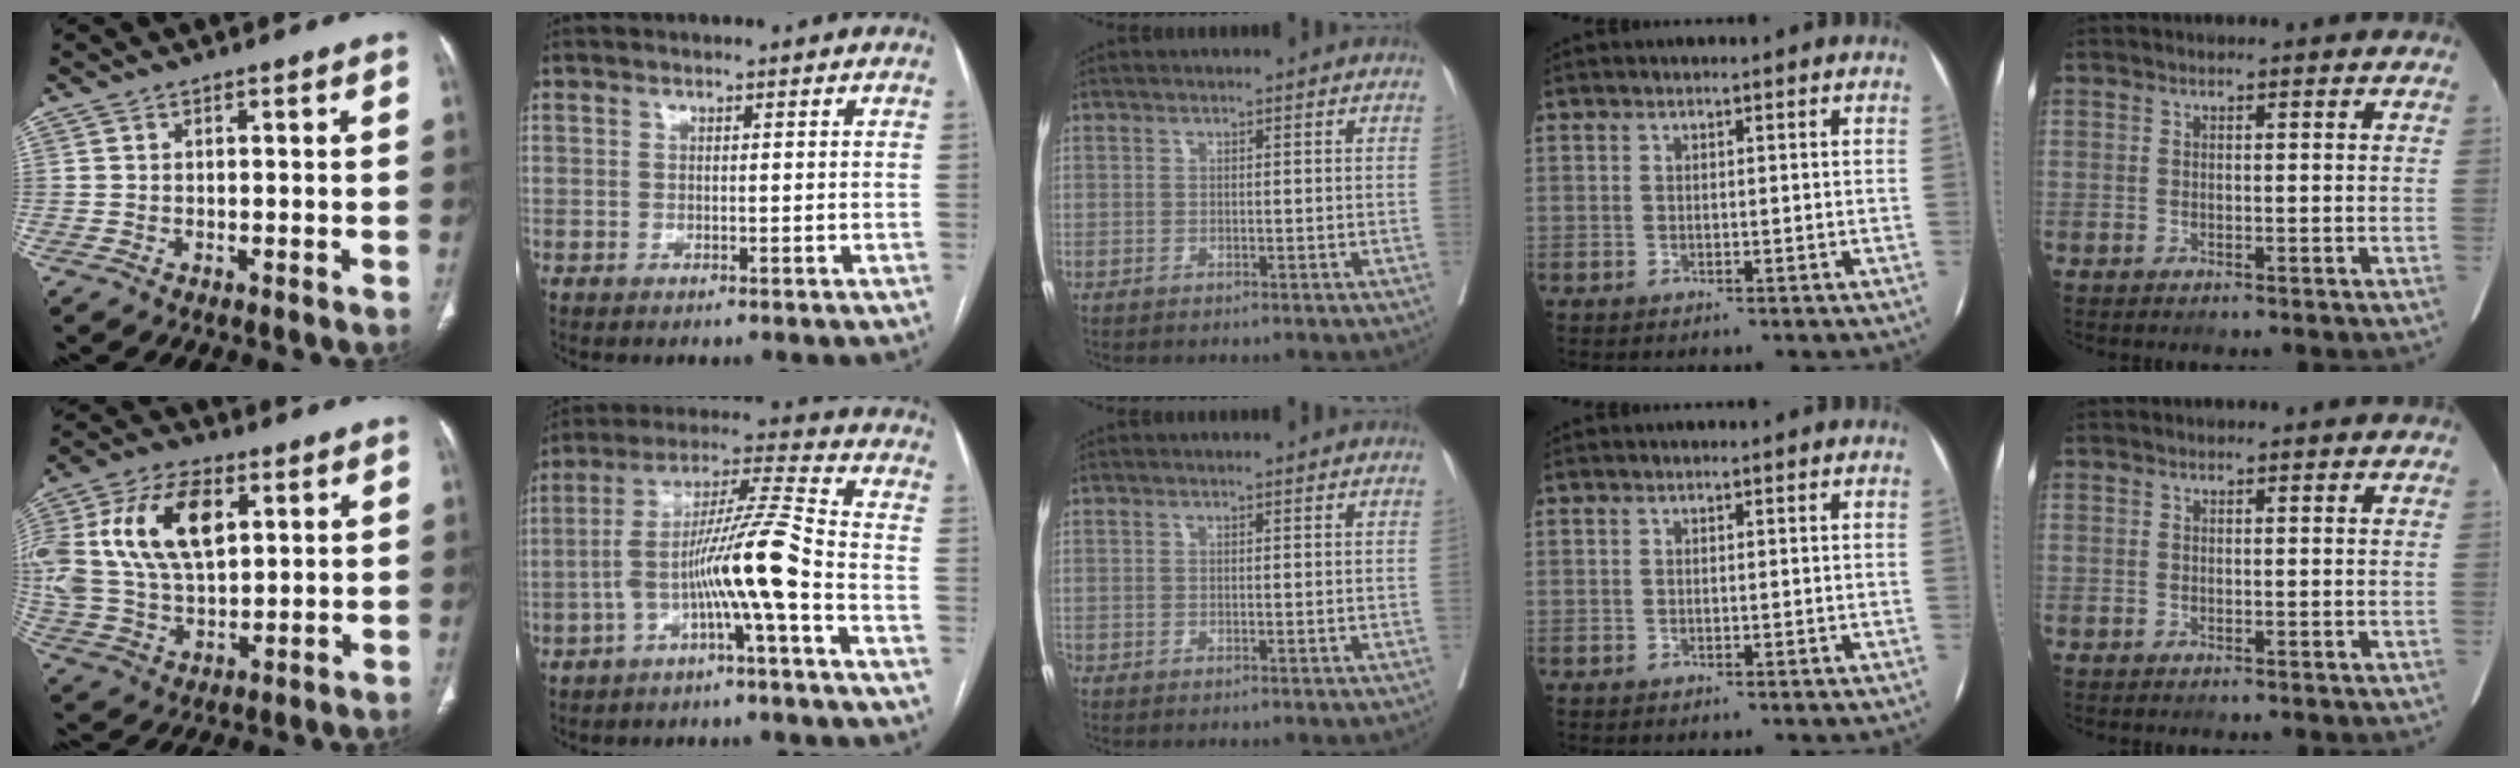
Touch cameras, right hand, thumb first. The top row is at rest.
{"thumb": {"total": 22.6, "force": [6.3, 13.4, 17.1], "torque": [-0.362, 0.008, 0.116]}, "index": {"total": 11.4, "force": [-4.2, -0.9, 10.6], "torque": [-0.193, 0.027, -0.077]}}